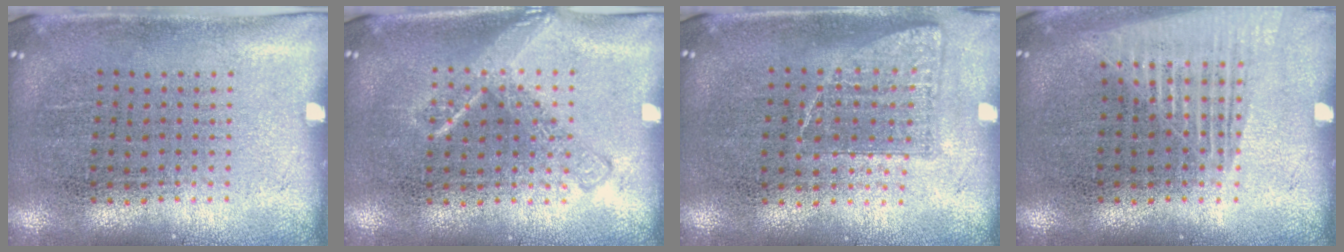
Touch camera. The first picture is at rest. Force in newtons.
{"total": 1.5, "press": 1.5, "slide": 0.2}
{"total": 0.7, "press": 0.6, "slide": 0.3}
{"total": 1.3, "press": 1.3, "slide": 0.2}